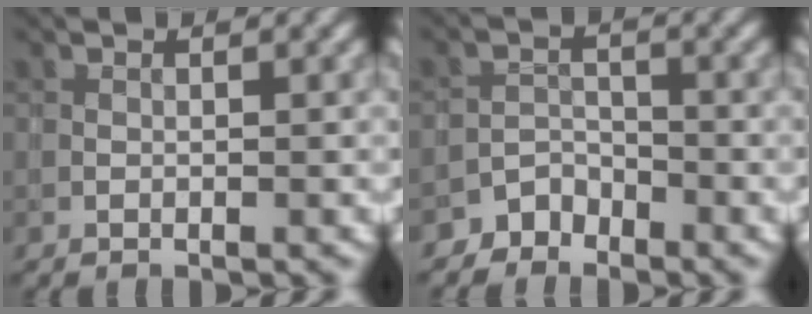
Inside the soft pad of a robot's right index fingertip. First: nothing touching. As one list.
[{"total": 2.2, "force": [-1.8, 1.1, -0.3], "torque": [0.017, 0.011, -0.039]}]